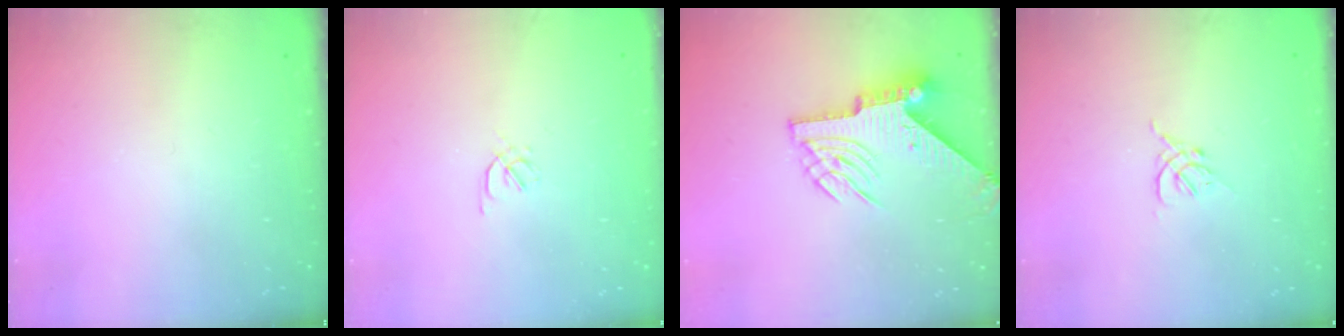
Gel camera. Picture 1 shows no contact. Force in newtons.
{"total": 1.7, "press": 1.6, "slide": 0.5}
{"total": 7.8, "press": 7.7, "slide": 1.3}
{"total": 1.6, "press": 1.5, "slide": 0.6}